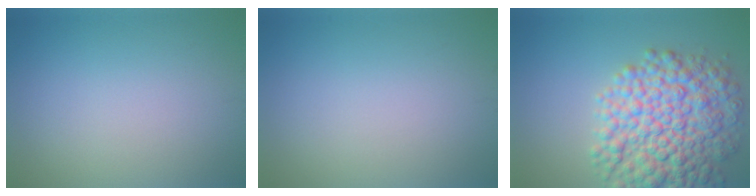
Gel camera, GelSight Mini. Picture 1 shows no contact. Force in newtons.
{"total": 0.0}
{"total": 9.8, "press": 9.8, "slide": 0.2}